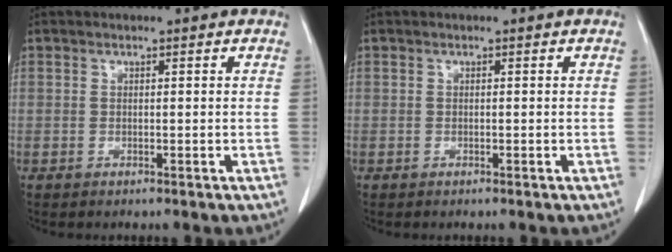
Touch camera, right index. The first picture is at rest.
{"total": 0.0}